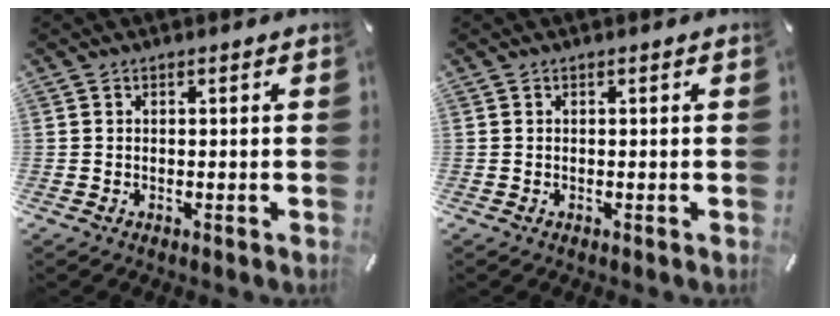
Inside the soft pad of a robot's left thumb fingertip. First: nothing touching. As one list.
[{"total": 0.0}]